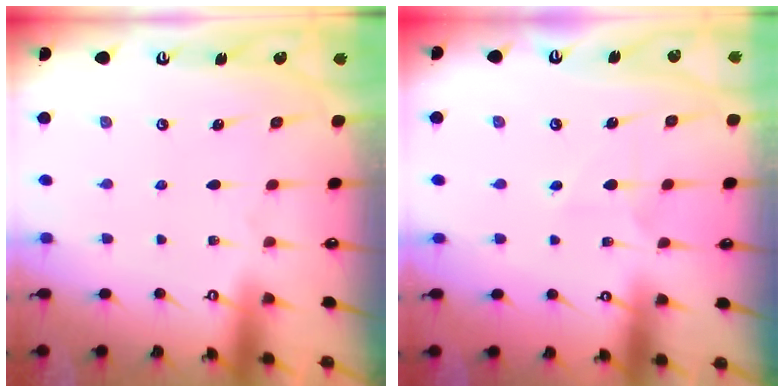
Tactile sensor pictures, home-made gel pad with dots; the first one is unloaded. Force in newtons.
{"total": 5.9, "press": 5.9, "slide": 0.6}